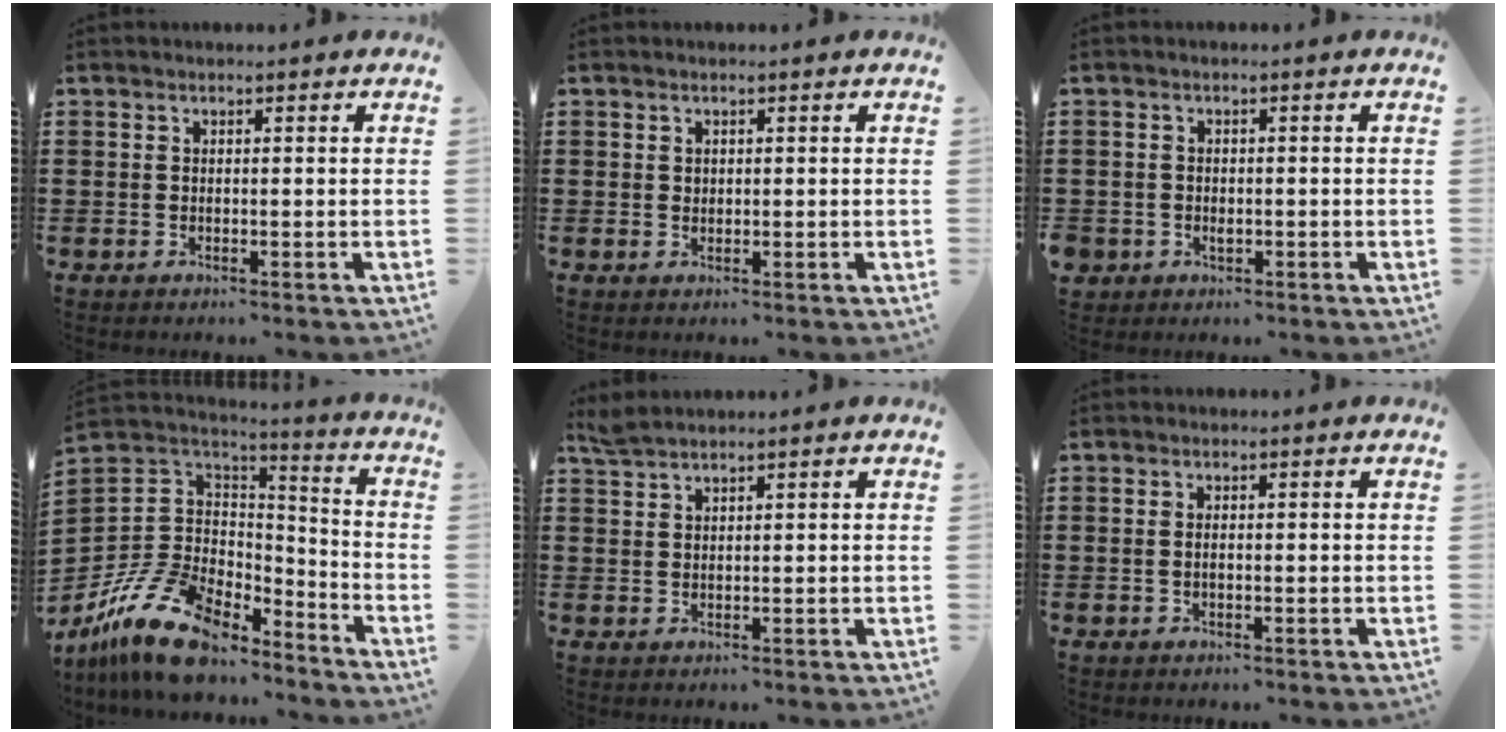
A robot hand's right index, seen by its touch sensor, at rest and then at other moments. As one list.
[{"total": 0.7, "force": [0.4, 0.5, 0.1], "torque": [-0.003, 0.003, 0.008]}, {"total": 1.2, "force": [-0.5, 1.1, 0.2], "torque": [-0.007, 0.003, -0.013]}, {"total": 14.7, "force": [-10.2, 7.6, 7.3], "torque": [-0.178, 0.033, -0.189]}, {"total": 1.6, "force": [1.5, 0.1, 0.5], "torque": [-0.014, 0.000, 0.030]}, {"total": 1.2, "force": [-0.1, 0.5, 1.0], "torque": [-0.021, 0.002, -0.002]}]